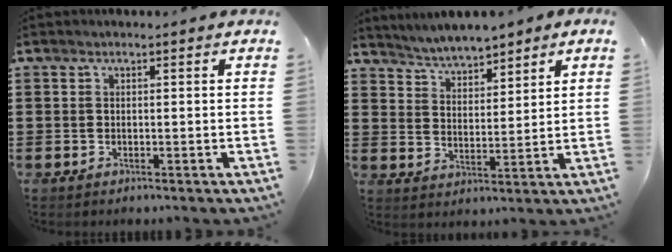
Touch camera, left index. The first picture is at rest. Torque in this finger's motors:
{"motor_torque": [1.12, -1.02, 0.55, 0.12]}